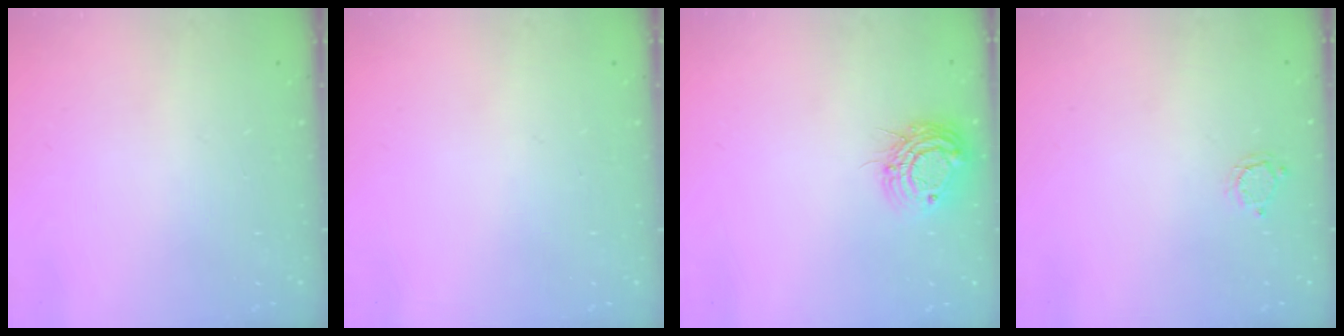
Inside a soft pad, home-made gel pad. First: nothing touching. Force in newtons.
{"total": 0.0}
{"total": 11.0, "press": 11.0, "slide": 1.0}
{"total": 3.3, "press": 3.2, "slide": 0.3}